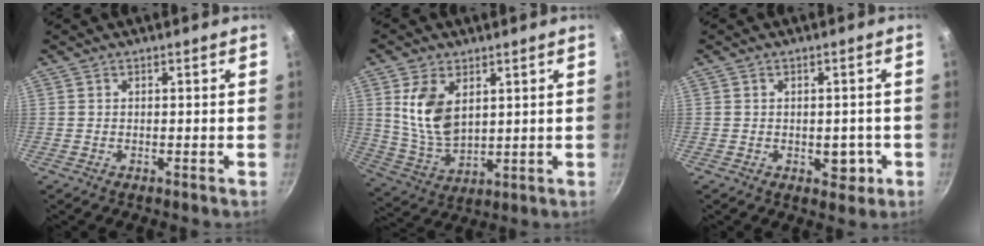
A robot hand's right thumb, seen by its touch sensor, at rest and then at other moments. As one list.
[{"total": 11.2, "force": [3.4, 6.7, 8.2], "torque": [-0.147, -0.027, 0.078]}, {"total": 4.3, "force": [-1.1, 2.8, 2.9], "torque": [-0.006, 0.010, -0.010]}]